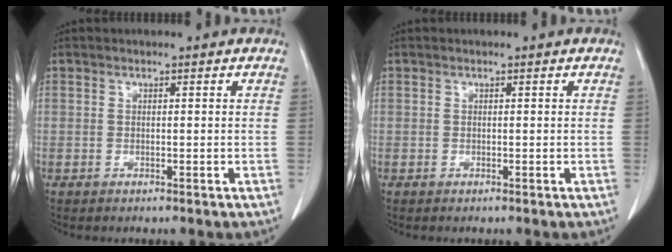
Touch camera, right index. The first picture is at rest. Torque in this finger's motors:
{"motor_torque": [0.00, 0.00, 0.00, 0.00]}